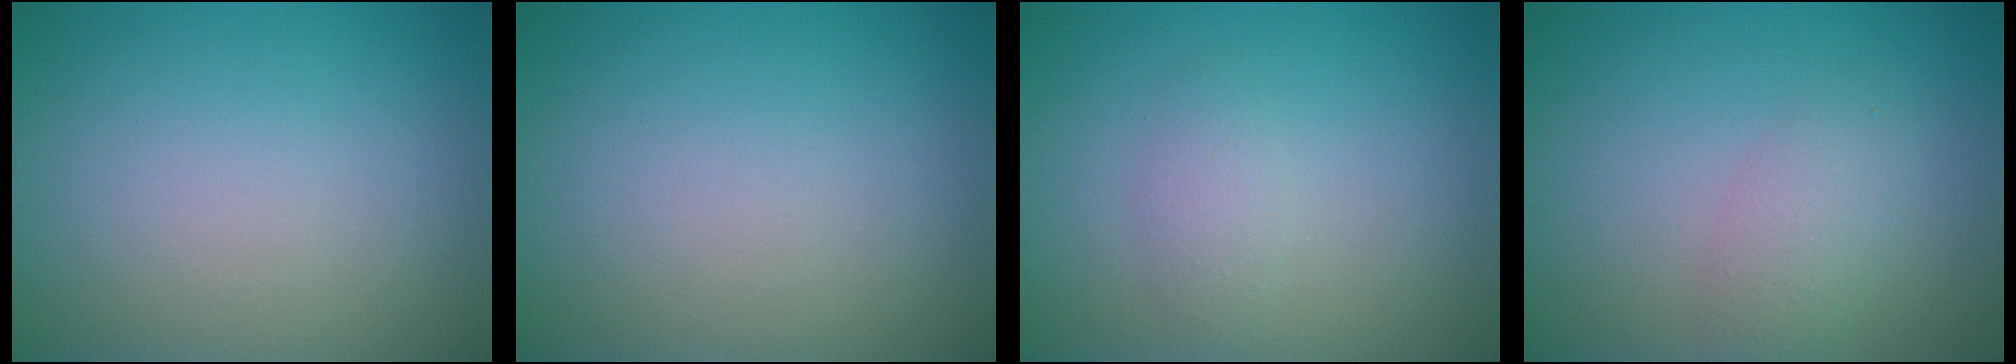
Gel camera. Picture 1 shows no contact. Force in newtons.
{"total": 0.0}
{"total": 1.4, "press": 1.4, "slide": 0.1}
{"total": 2.3, "press": 2.3, "slide": 0.1}